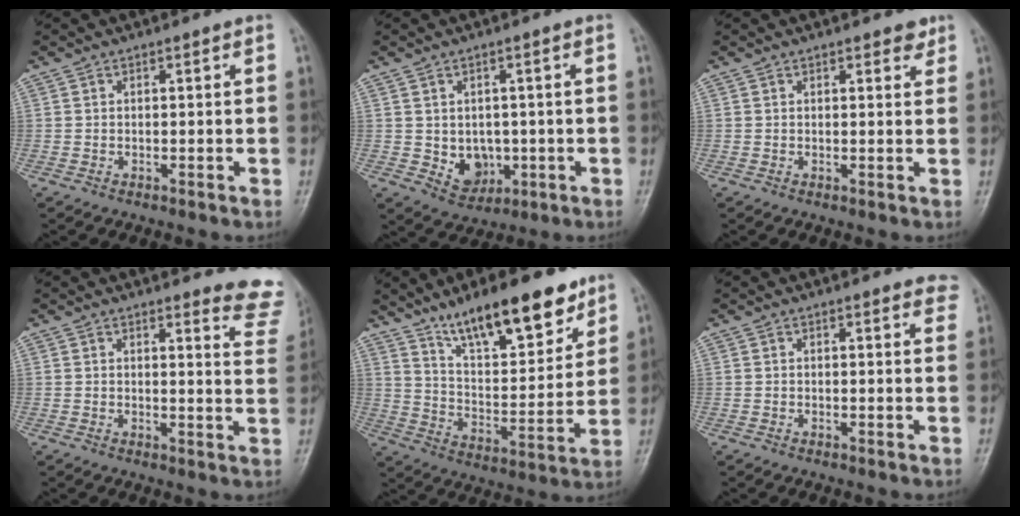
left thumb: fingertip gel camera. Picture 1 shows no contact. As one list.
[{"total": 6.1, "force": [-0.6, 4.9, 3.5], "torque": [-0.026, -0.003, 0.006]}, {"total": 2.1, "force": [1.5, 1.0, 1.1], "torque": [-0.001, -0.007, 0.016]}, {"total": 9.1, "force": [8.8, 1.6, 1.6], "torque": [0.023, -0.084, 0.067]}, {"total": 17.9, "force": [12.6, 5.8, 11.4], "torque": [-0.142, -0.069, 0.215]}, {"total": 3.9, "force": [3.2, 1.3, 1.8], "torque": [0.000, -0.008, 0.025]}]